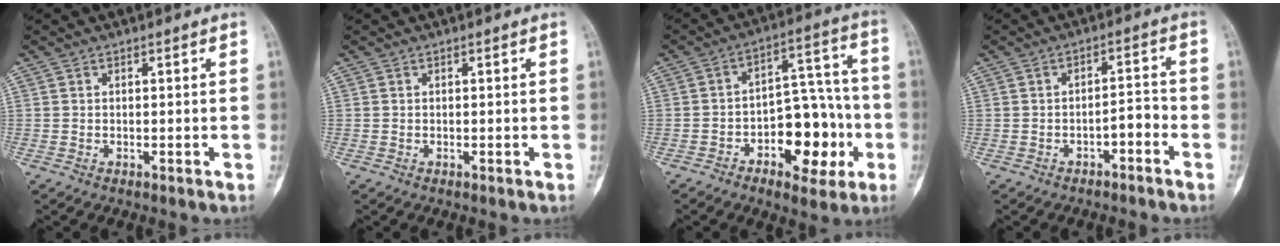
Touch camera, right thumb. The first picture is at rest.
{"total": 0.0}
{"total": 15.2, "force": [-5.1, 8.4, 11.6], "torque": [-0.120, 0.052, -0.073]}
{"total": 3.7, "force": [-2.0, 1.7, 2.6], "torque": [-0.033, 0.033, -0.030]}